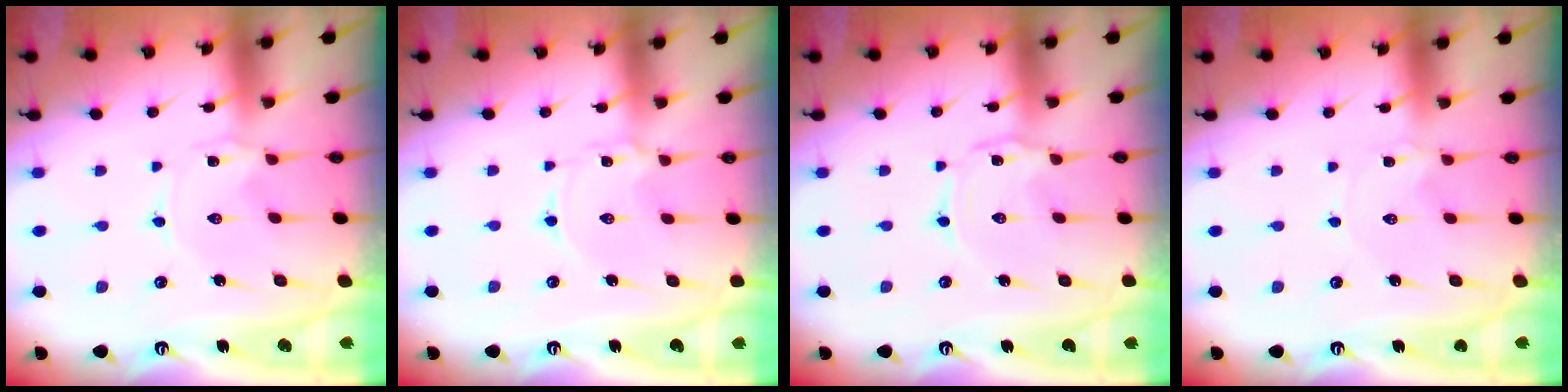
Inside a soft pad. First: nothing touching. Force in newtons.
{"total": 0.8, "press": 0.8, "slide": 0.1}
{"total": 1.5, "press": 1.5, "slide": 0.1}
{"total": 0.7, "press": 0.7, "slide": 0.2}